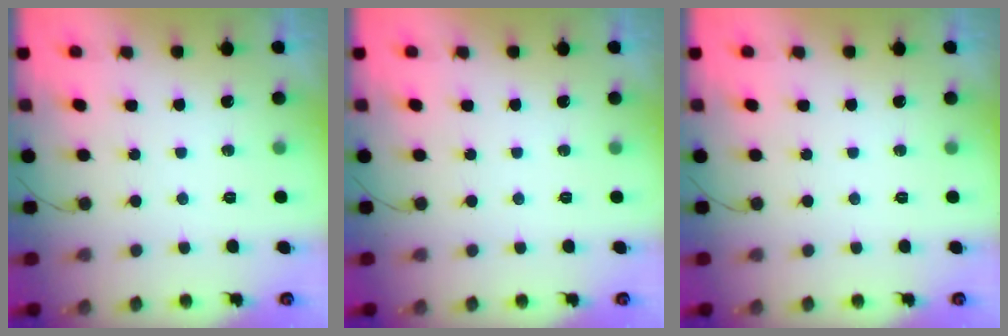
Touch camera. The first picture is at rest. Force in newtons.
{"total": 0.0}
{"total": 0.0}